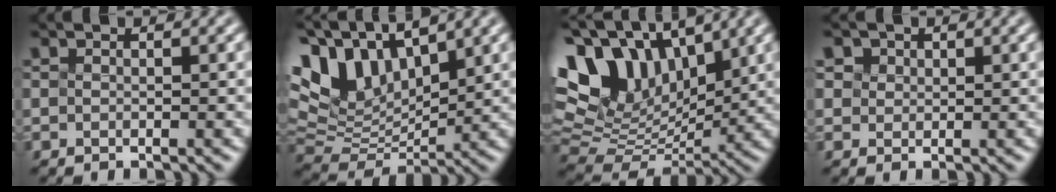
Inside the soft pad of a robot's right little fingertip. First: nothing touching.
{"total": 9.1, "force": [5.2, 4.8, 5.7], "torque": [-0.131, 0.021, 0.108]}
{"total": 12.4, "force": [5.8, 7.5, 8.0], "torque": [-0.184, 0.032, 0.119]}
{"total": 1.5, "force": [1.1, 1.0, -0.1], "torque": [-0.005, 0.006, 0.028]}